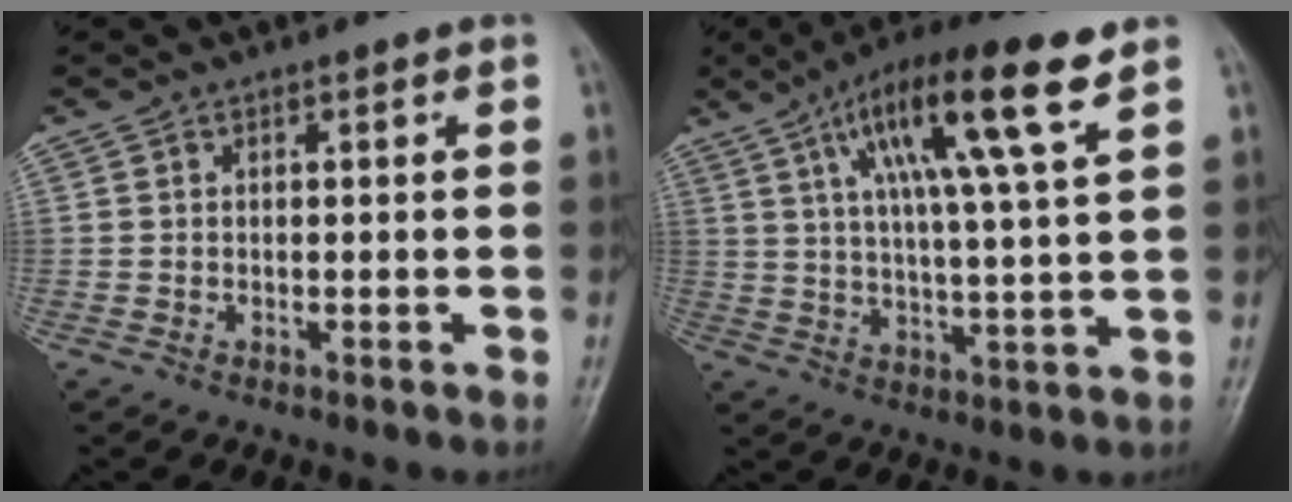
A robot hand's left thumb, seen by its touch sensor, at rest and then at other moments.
{"total": 16.3, "force": [7.8, 2.1, 14.2], "torque": [-0.247, -0.010, 0.131]}